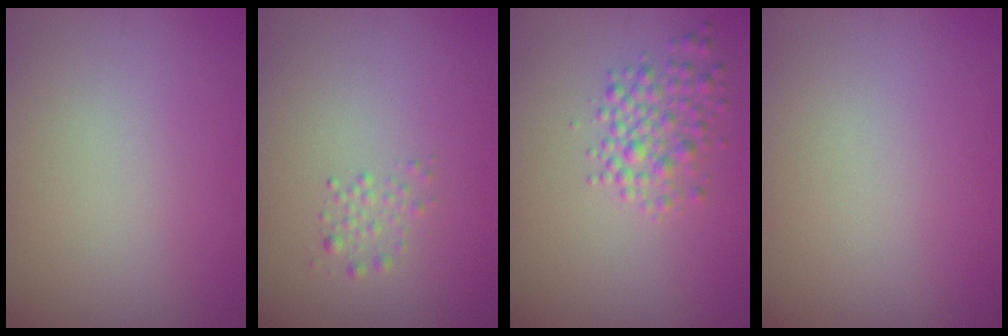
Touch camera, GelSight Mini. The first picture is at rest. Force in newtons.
{"total": 1.5, "press": 1.5, "slide": 0.0}
{"total": 3.0, "press": 3.0, "slide": 0.1}
{"total": 0.0}